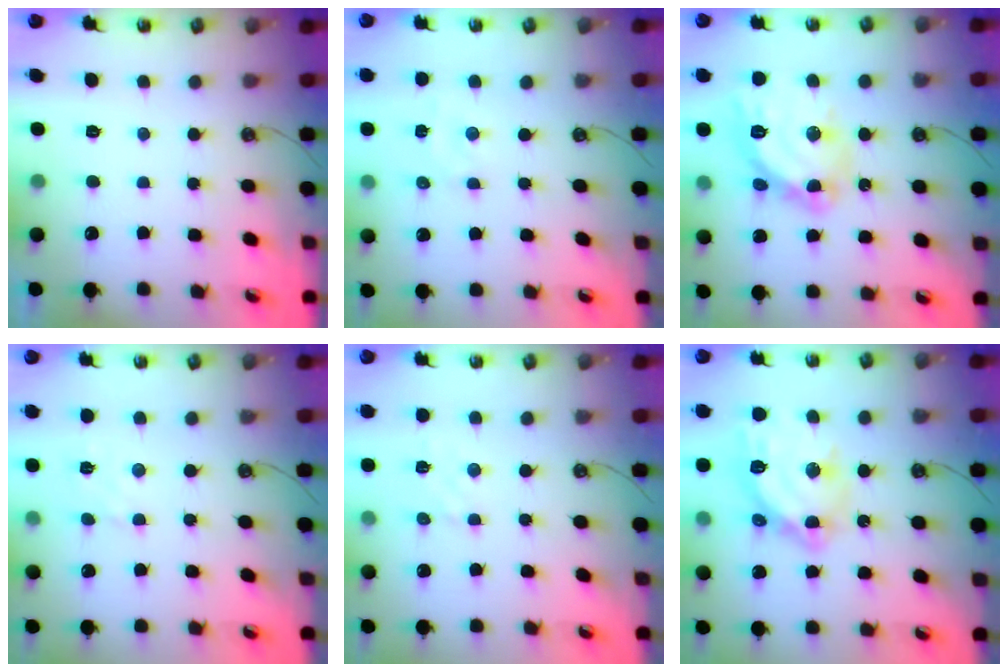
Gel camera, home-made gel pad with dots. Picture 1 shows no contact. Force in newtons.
{"total": 2.0, "press": 1.9, "slide": 0.3}
{"total": 15.7, "press": 15.6, "slide": 1.4}
{"total": 2.8, "press": 2.8, "slide": 0.5}
{"total": 3.4, "press": 3.4, "slide": 0.5}
{"total": 15.8, "press": 15.7, "slide": 1.6}